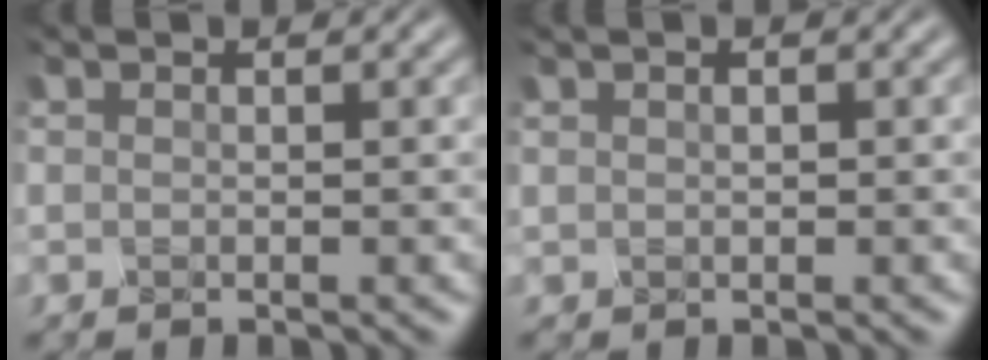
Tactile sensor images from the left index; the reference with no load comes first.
{"total": 0.6, "force": [0.0, 0.3, 0.5], "torque": [-0.007, 0.000, 0.001]}